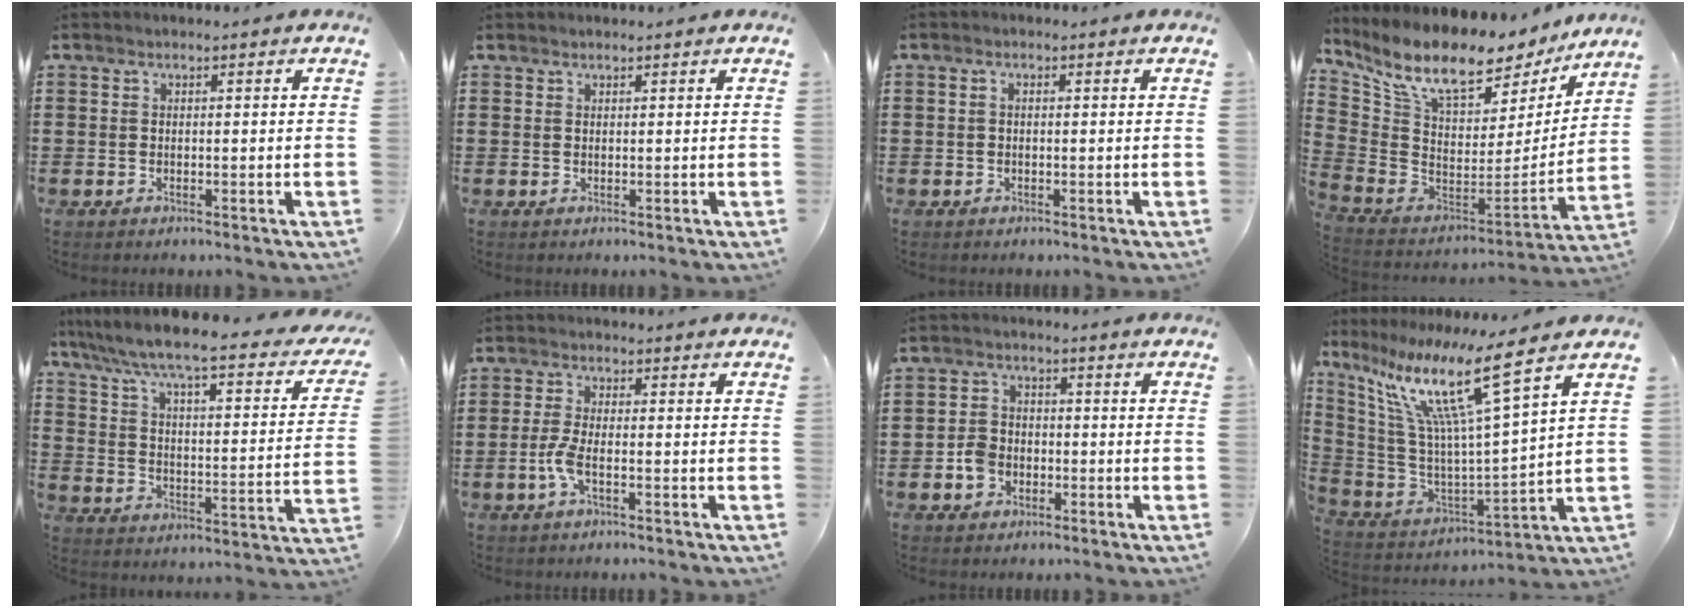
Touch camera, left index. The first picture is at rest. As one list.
[{"total": 0.7, "force": [0.6, 0.2, -0.1], "torque": [-0.001, 0.000, 0.013]}, {"total": 0.7, "force": [-0.2, 0.3, 0.5], "torque": [-0.012, -0.001, -0.003]}, {"total": 10.3, "force": [8.1, 3.6, 5.4], "torque": [-0.128, -0.066, 0.139]}, {"total": 6.3, "force": [5.2, -0.3, 3.7], "torque": [-0.095, -0.048, 0.079]}, {"total": 3.4, "force": [-1.1, 0.9, 3.1], "torque": [-0.076, -0.005, -0.024]}, {"total": 3.8, "force": [-1.5, 2.9, 1.8], "torque": [-0.044, 0.005, -0.031]}, {"total": 13.9, "force": [8.3, 0.6, 11.1], "torque": [-0.253, -0.051, 0.124]}]